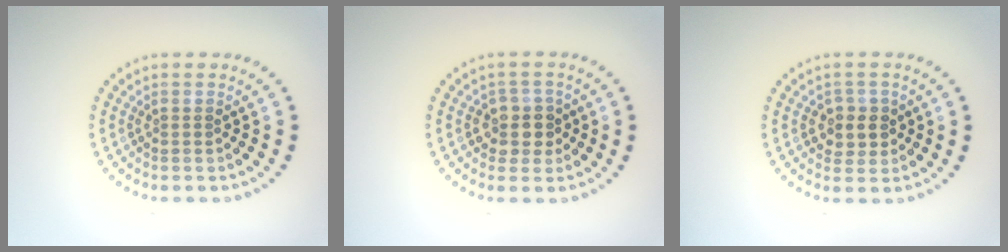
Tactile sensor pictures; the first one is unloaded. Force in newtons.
{"total": 2.7, "press": 2.4, "slide": 1.2}
{"total": 2.4, "press": 2.2, "slide": 0.7}